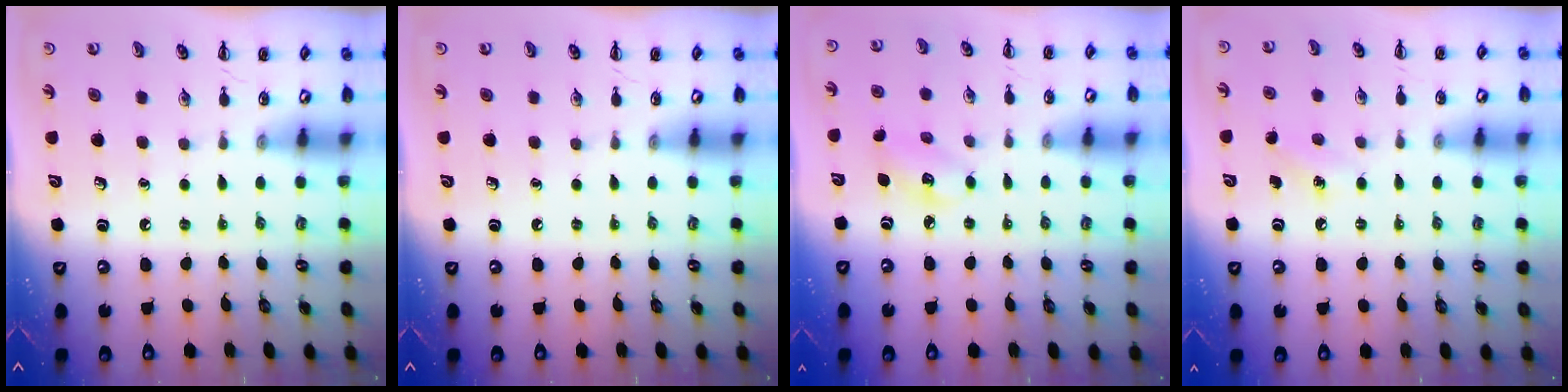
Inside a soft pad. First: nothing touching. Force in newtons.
{"total": 0.0}
{"total": 4.4, "press": 4.3, "slide": 0.9}
{"total": 6.4, "press": 6.1, "slide": 1.8}